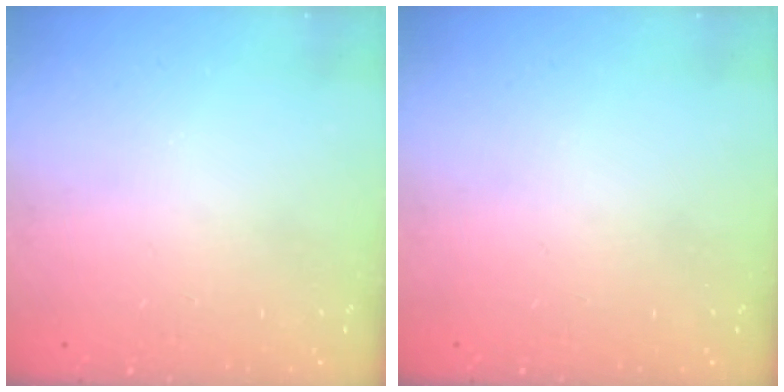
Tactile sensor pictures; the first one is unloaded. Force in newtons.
{"total": 0.0}